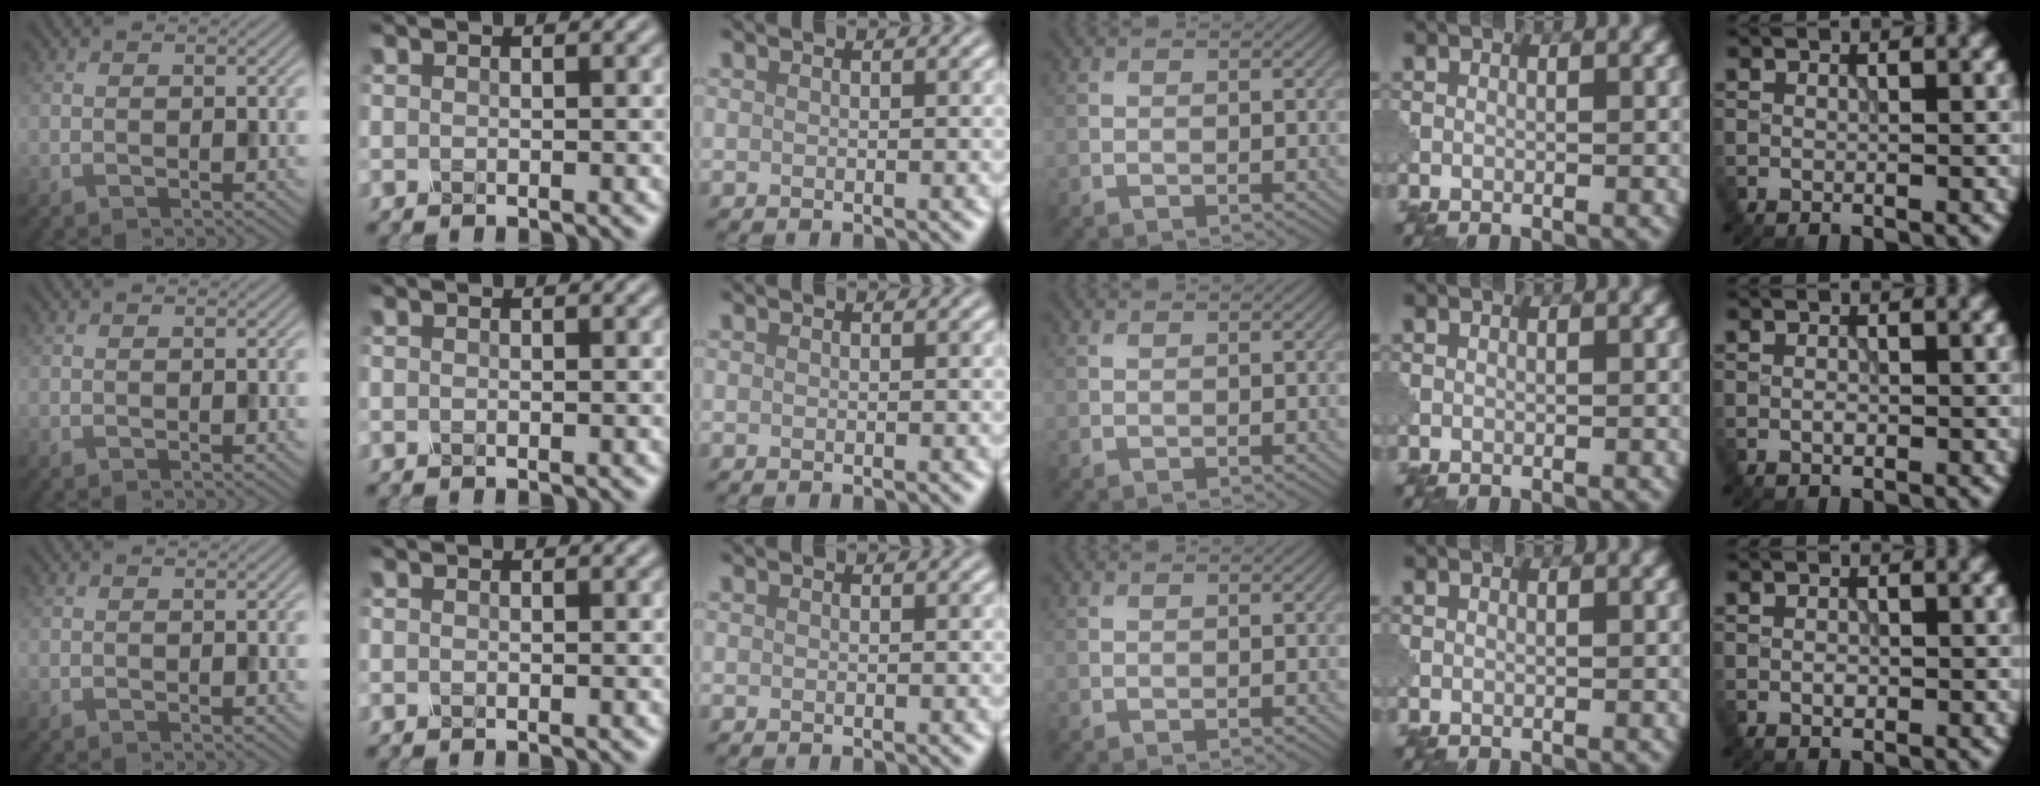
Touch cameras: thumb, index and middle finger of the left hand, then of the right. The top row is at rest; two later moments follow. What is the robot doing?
{"motion": "shake", "object": "sieve"}